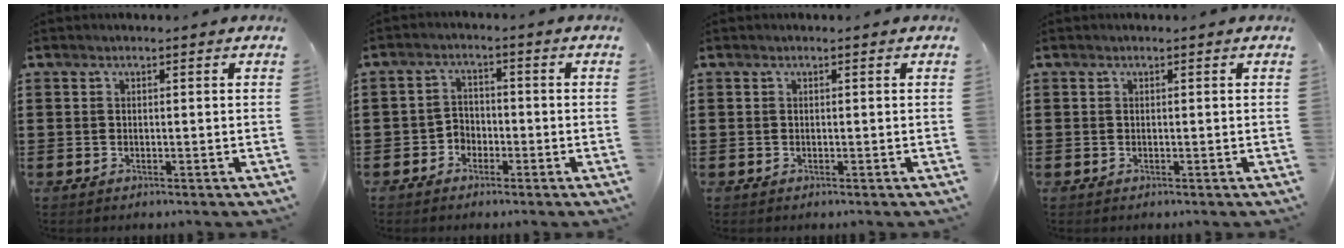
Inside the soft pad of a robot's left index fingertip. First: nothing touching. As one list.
[{"total": 2.8, "force": [-2.0, 1.9, 0.4], "torque": [-0.017, 0.007, -0.047]}, {"total": 0.0}, {"total": 0.0}]